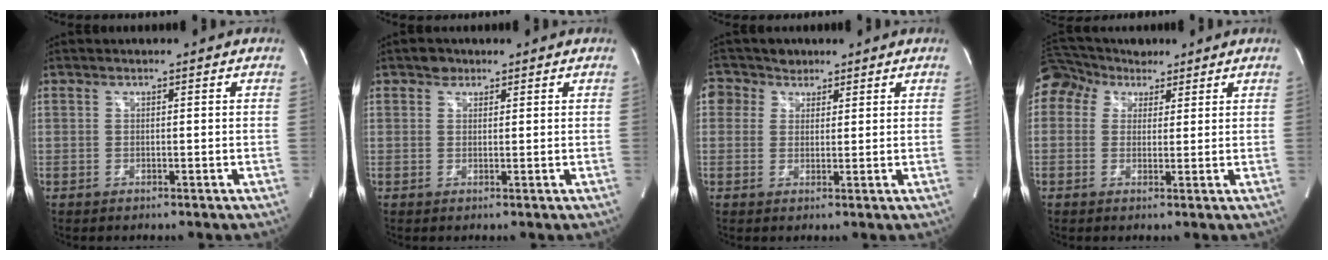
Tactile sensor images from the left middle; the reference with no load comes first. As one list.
[{"total": 1.6, "force": [1.0, 1.2, 0.2], "torque": [-0.002, 0.001, 0.013]}, {"total": 4.1, "force": [2.4, 3.4, 0.0], "torque": [-0.004, 0.024, 0.041]}, {"total": 9.7, "force": [5.9, 7.2, 2.7], "torque": [-0.071, 0.057, 0.107]}]